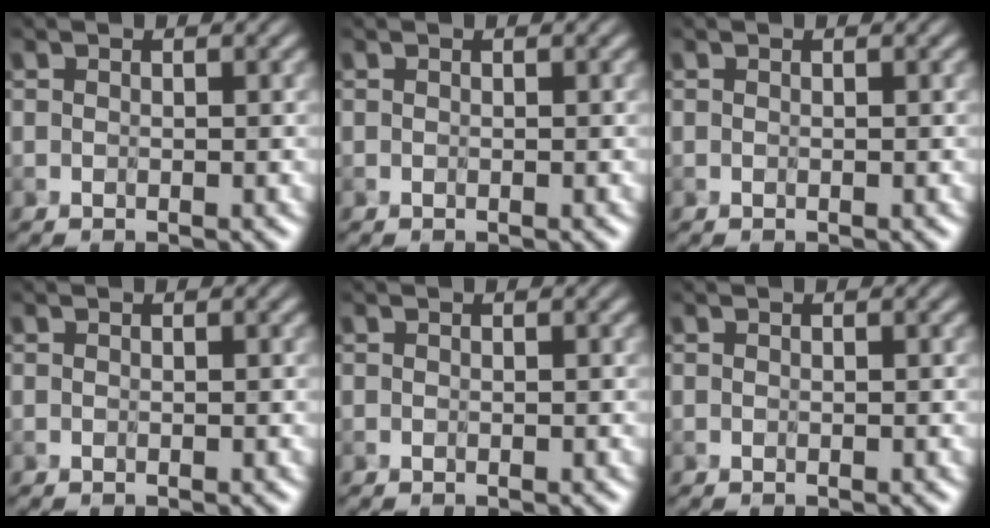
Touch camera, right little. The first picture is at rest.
{"total": 0.0}
{"total": 0.0}
{"total": 0.0}
{"total": 0.0}
{"total": 0.0}